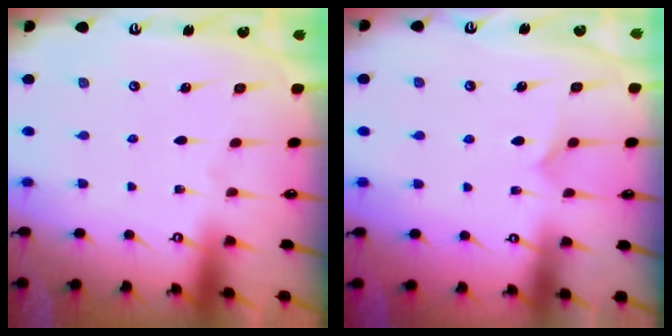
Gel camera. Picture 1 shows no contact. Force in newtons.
{"total": 5.6, "press": 5.6, "slide": 0.7}